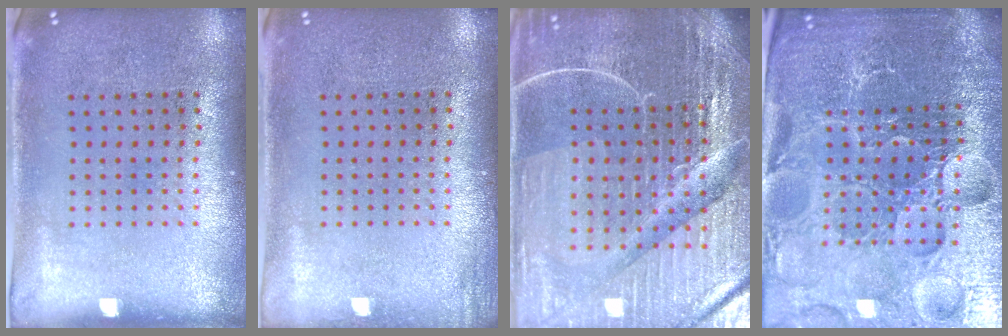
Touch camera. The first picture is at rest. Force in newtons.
{"total": 0.9, "press": 0.9, "slide": 0.1}
{"total": 6.8, "press": 6.0, "slide": 3.2}
{"total": 5.6, "press": 5.2, "slide": 2.1}